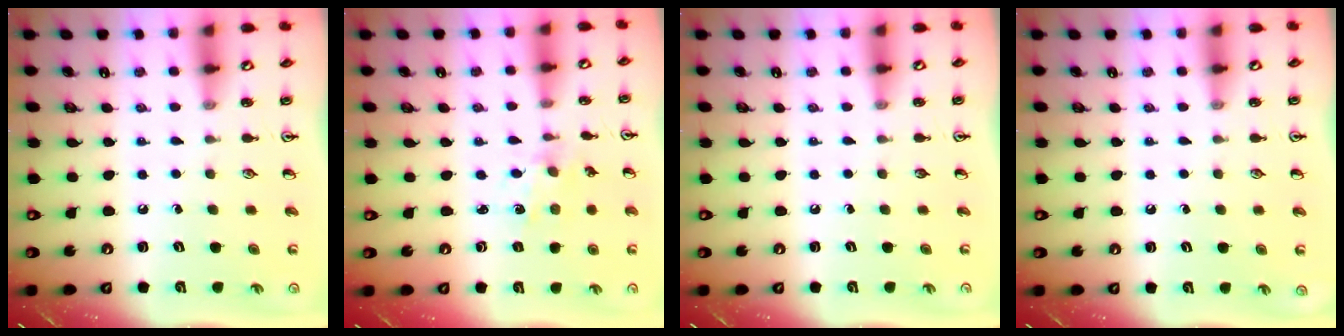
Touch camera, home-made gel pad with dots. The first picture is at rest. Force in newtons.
{"total": 0.8, "press": 0.8, "slide": 0.2}
{"total": 0.0}
{"total": 0.0}